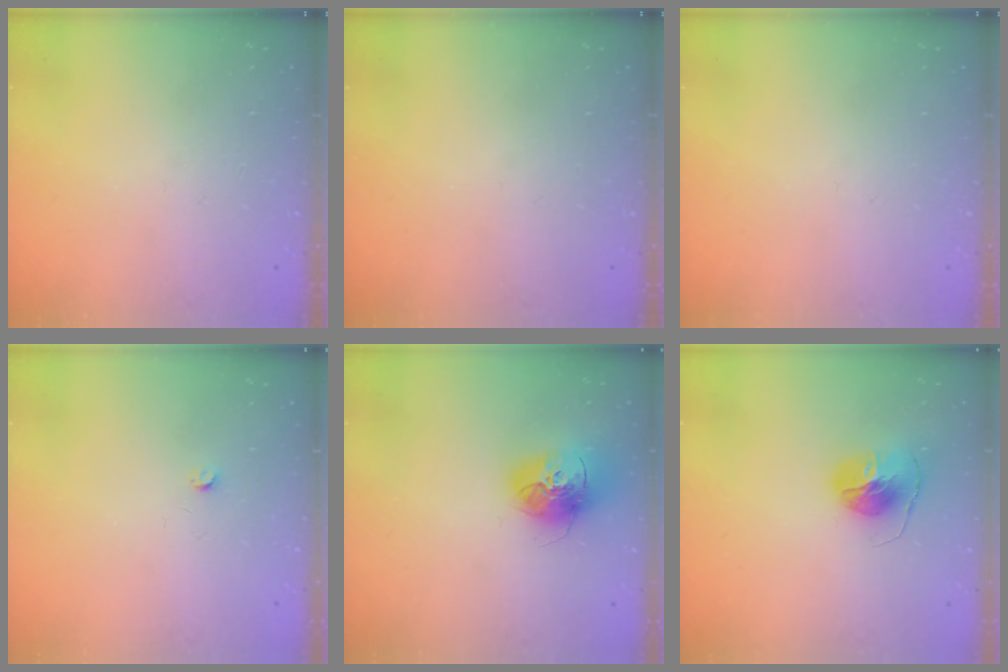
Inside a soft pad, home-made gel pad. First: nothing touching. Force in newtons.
{"total": 0.0}
{"total": 0.0}
{"total": 2.5, "press": 2.5, "slide": 0.4}
{"total": 15.7, "press": 15.6, "slide": 1.6}
{"total": 10.1, "press": 10.1, "slide": 0.2}